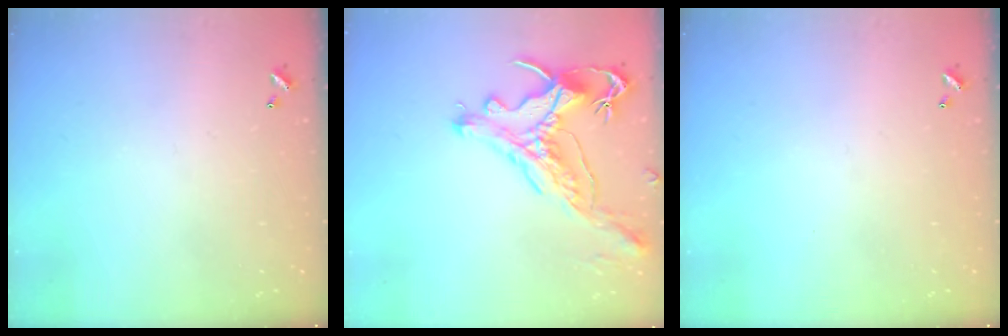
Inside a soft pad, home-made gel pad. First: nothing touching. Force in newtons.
{"total": 1.7, "press": 0.9, "slide": 1.4}
{"total": 0.0}